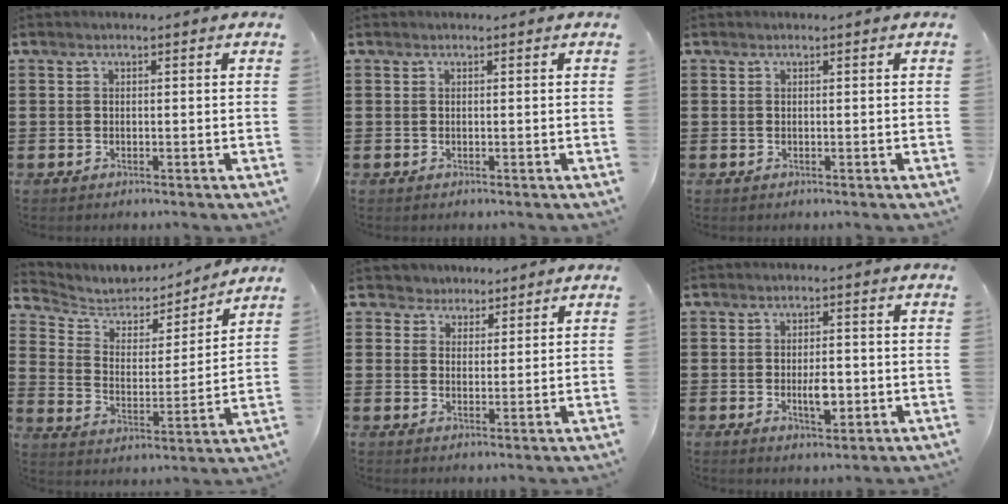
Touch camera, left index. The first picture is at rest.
{"total": 0.0}
{"total": 0.0}
{"total": 5.2, "force": [4.6, 2.3, 1.0], "torque": [-0.051, -0.033, 0.075]}
{"total": 3.3, "force": [2.6, 2.1, -0.1], "torque": [-0.014, 0.010, 0.048]}
{"total": 4.3, "force": [-0.9, 2.0, 3.7], "torque": [-0.058, 0.002, -0.017]}